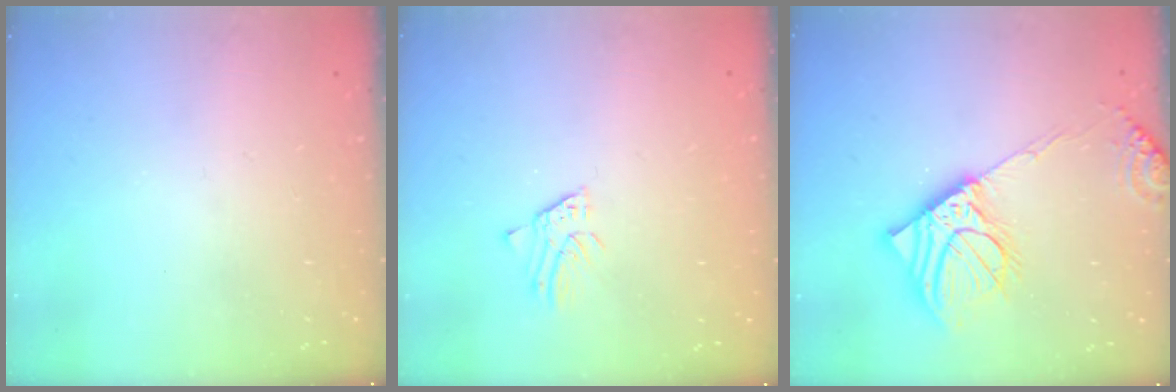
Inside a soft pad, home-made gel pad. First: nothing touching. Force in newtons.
{"total": 1.5, "press": 1.5, "slide": 0.1}
{"total": 16.6, "press": 16.2, "slide": 3.4}